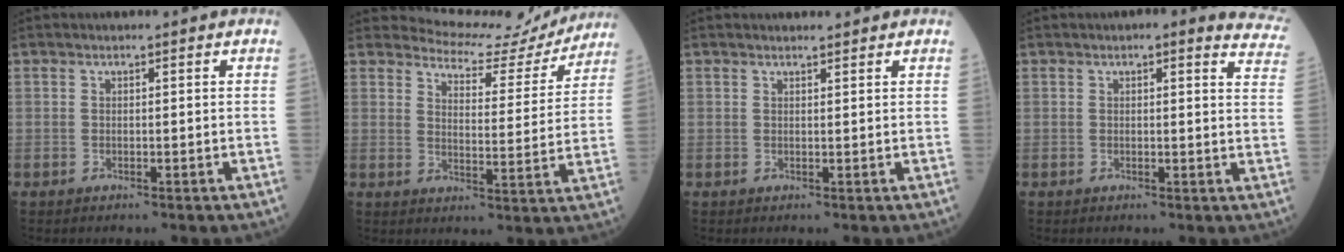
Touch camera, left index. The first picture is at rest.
{"total": 11.0, "force": [10.8, 2.1, 0.0], "torque": [-0.001, -0.029, 0.129]}
{"total": 1.3, "force": [1.3, 0.2, 0.2], "torque": [-0.009, 0.001, 0.020]}
{"total": 8.8, "force": [7.6, 2.3, 3.8], "torque": [-0.014, -0.020, 0.047]}